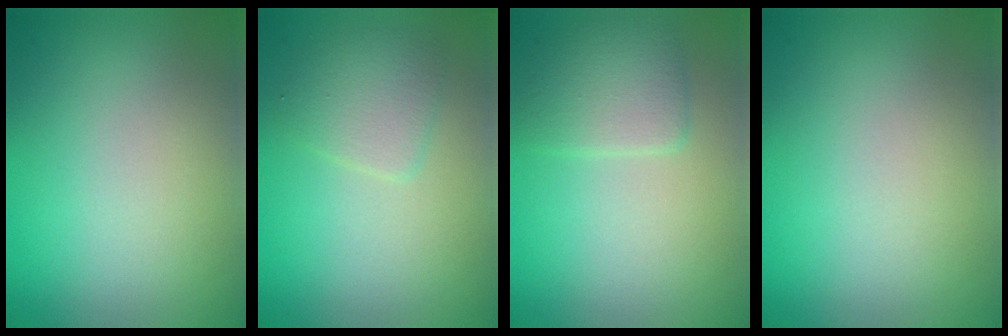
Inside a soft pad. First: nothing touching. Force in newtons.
{"total": 2.4, "press": 2.4, "slide": 0.1}
{"total": 2.8, "press": 2.8, "slide": 0.3}
{"total": 0.0}